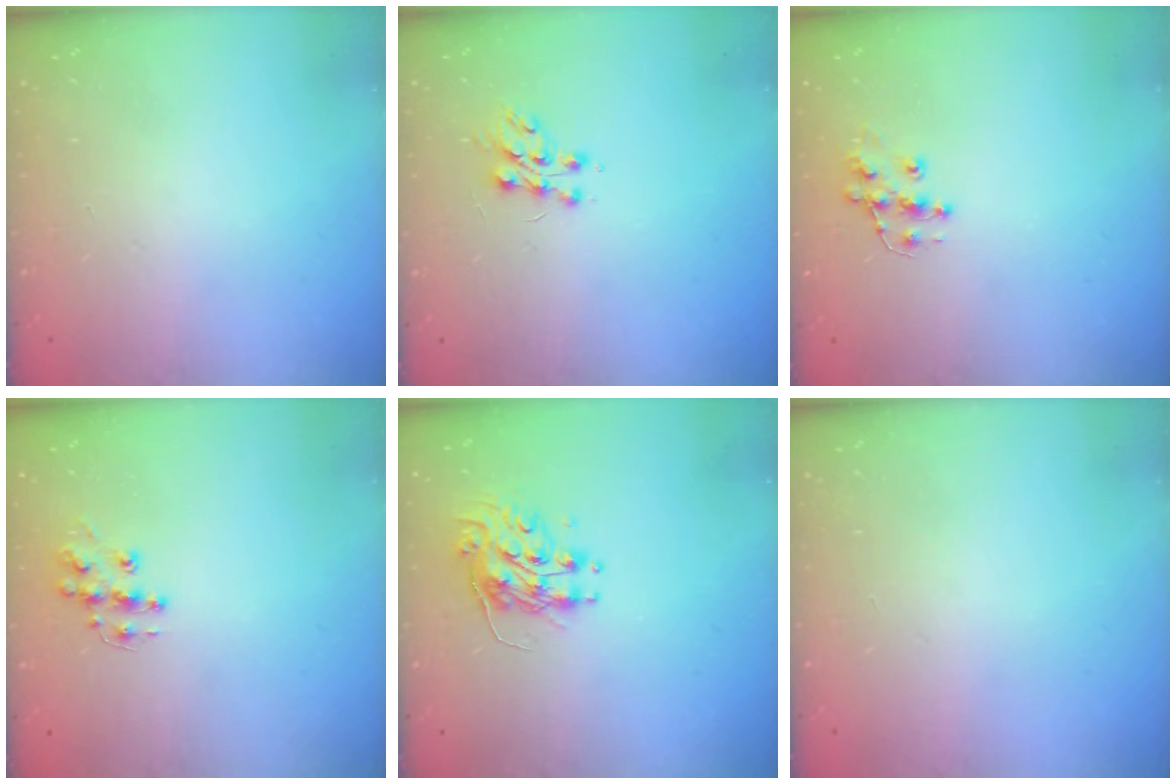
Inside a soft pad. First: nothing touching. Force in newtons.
{"total": 7.9, "press": 7.8, "slide": 0.6}
{"total": 8.8, "press": 8.8, "slide": 0.6}
{"total": 9.8, "press": 9.8, "slide": 0.6}
{"total": 8.8, "press": 8.8, "slide": 0.3}
{"total": 0.0}